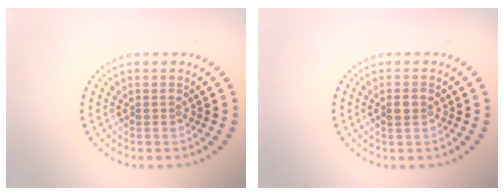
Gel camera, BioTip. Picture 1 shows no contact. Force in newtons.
{"total": 1.2, "press": 1.2, "slide": 0.3}